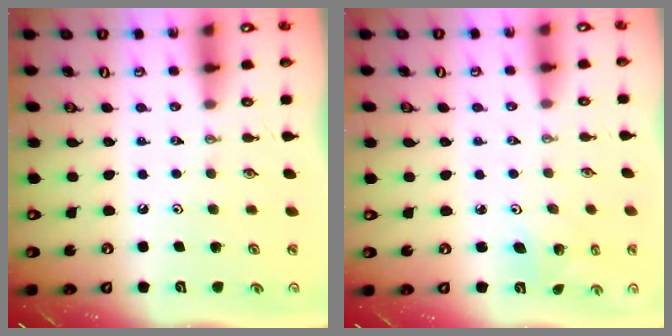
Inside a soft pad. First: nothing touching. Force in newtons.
{"total": 2.7, "press": 2.7, "slide": 0.1}